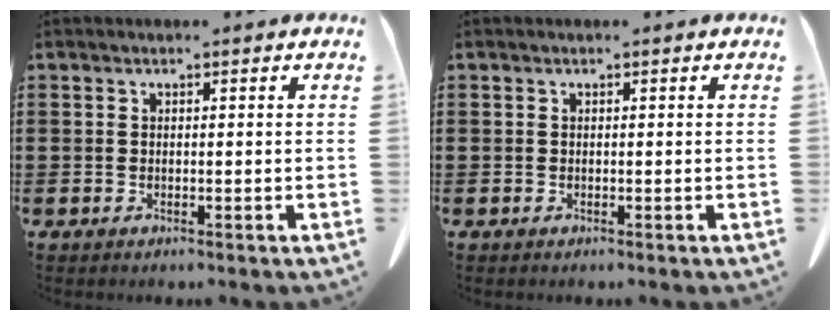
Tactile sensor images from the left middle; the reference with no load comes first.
{"total": 0.0}